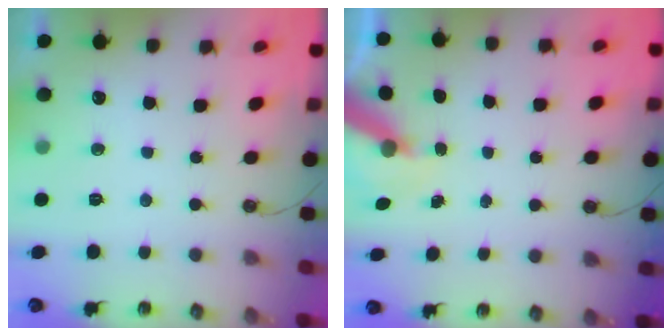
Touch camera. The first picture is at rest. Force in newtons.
{"total": 7.7, "press": 7.7, "slide": 0.7}